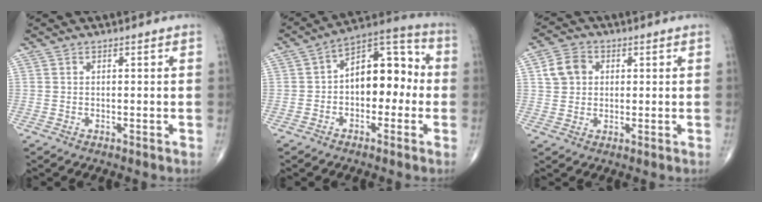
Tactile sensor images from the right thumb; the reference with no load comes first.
{"total": 12.4, "force": [-0.6, 7.6, 9.7], "torque": [-0.107, 0.040, -0.026]}
{"total": 5.8, "force": [1.3, 4.8, 2.9], "torque": [-0.041, 0.005, 0.019]}